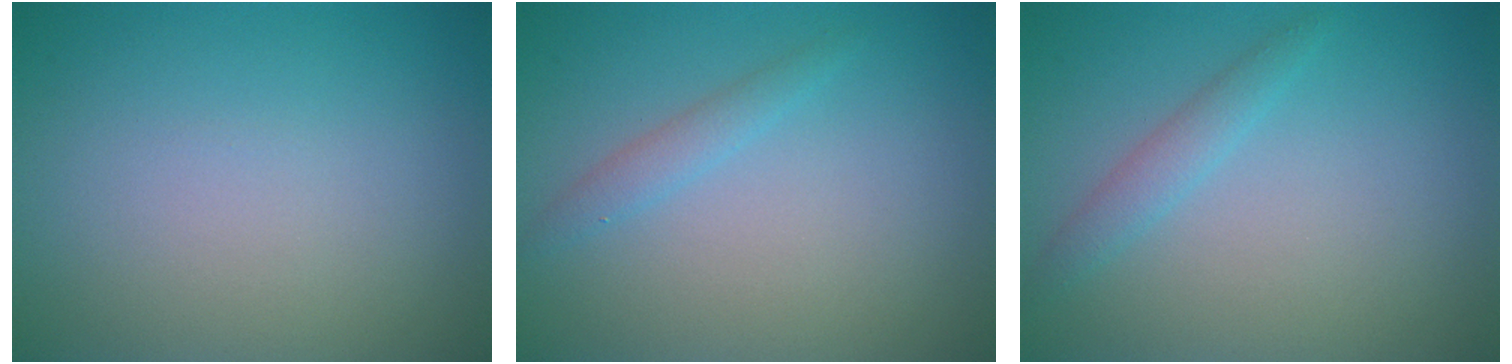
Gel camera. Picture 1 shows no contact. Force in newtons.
{"total": 1.3, "press": 1.3, "slide": 0.0}
{"total": 1.6, "press": 1.6, "slide": 0.0}